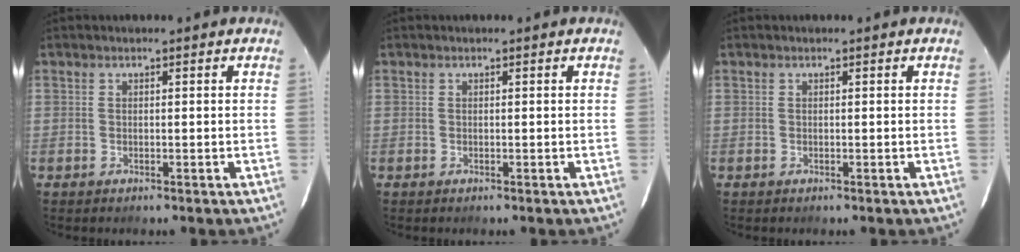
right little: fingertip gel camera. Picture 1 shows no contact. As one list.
[{"total": 0.0}, {"total": 0.0}]